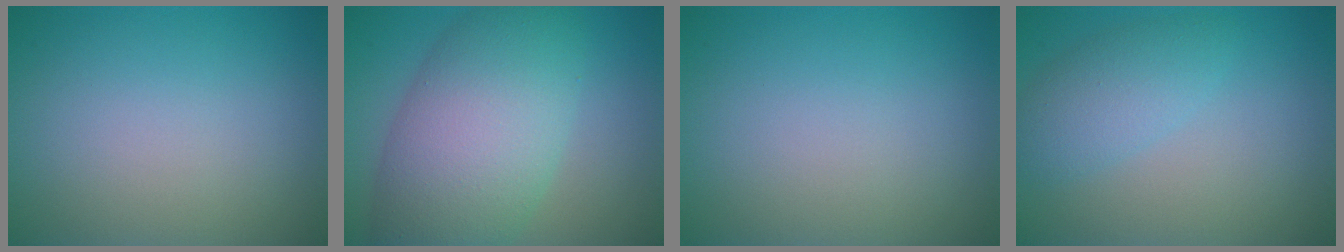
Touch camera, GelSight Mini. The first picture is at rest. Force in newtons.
{"total": 10.2, "press": 10.2, "slide": 0.1}
{"total": 0.0}
{"total": 3.1, "press": 3.1, "slide": 0.2}